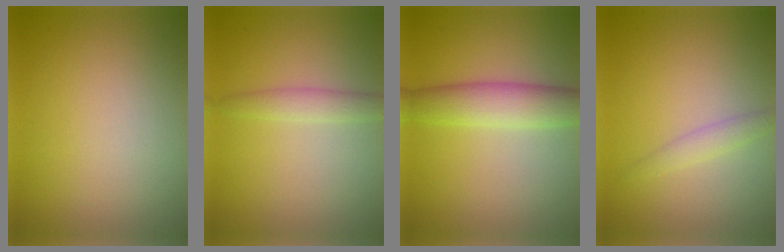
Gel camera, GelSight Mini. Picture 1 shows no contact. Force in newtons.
{"total": 1.8, "press": 1.8, "slide": 0.0}
{"total": 4.5, "press": 4.5, "slide": 0.1}
{"total": 1.4, "press": 1.4, "slide": 0.1}